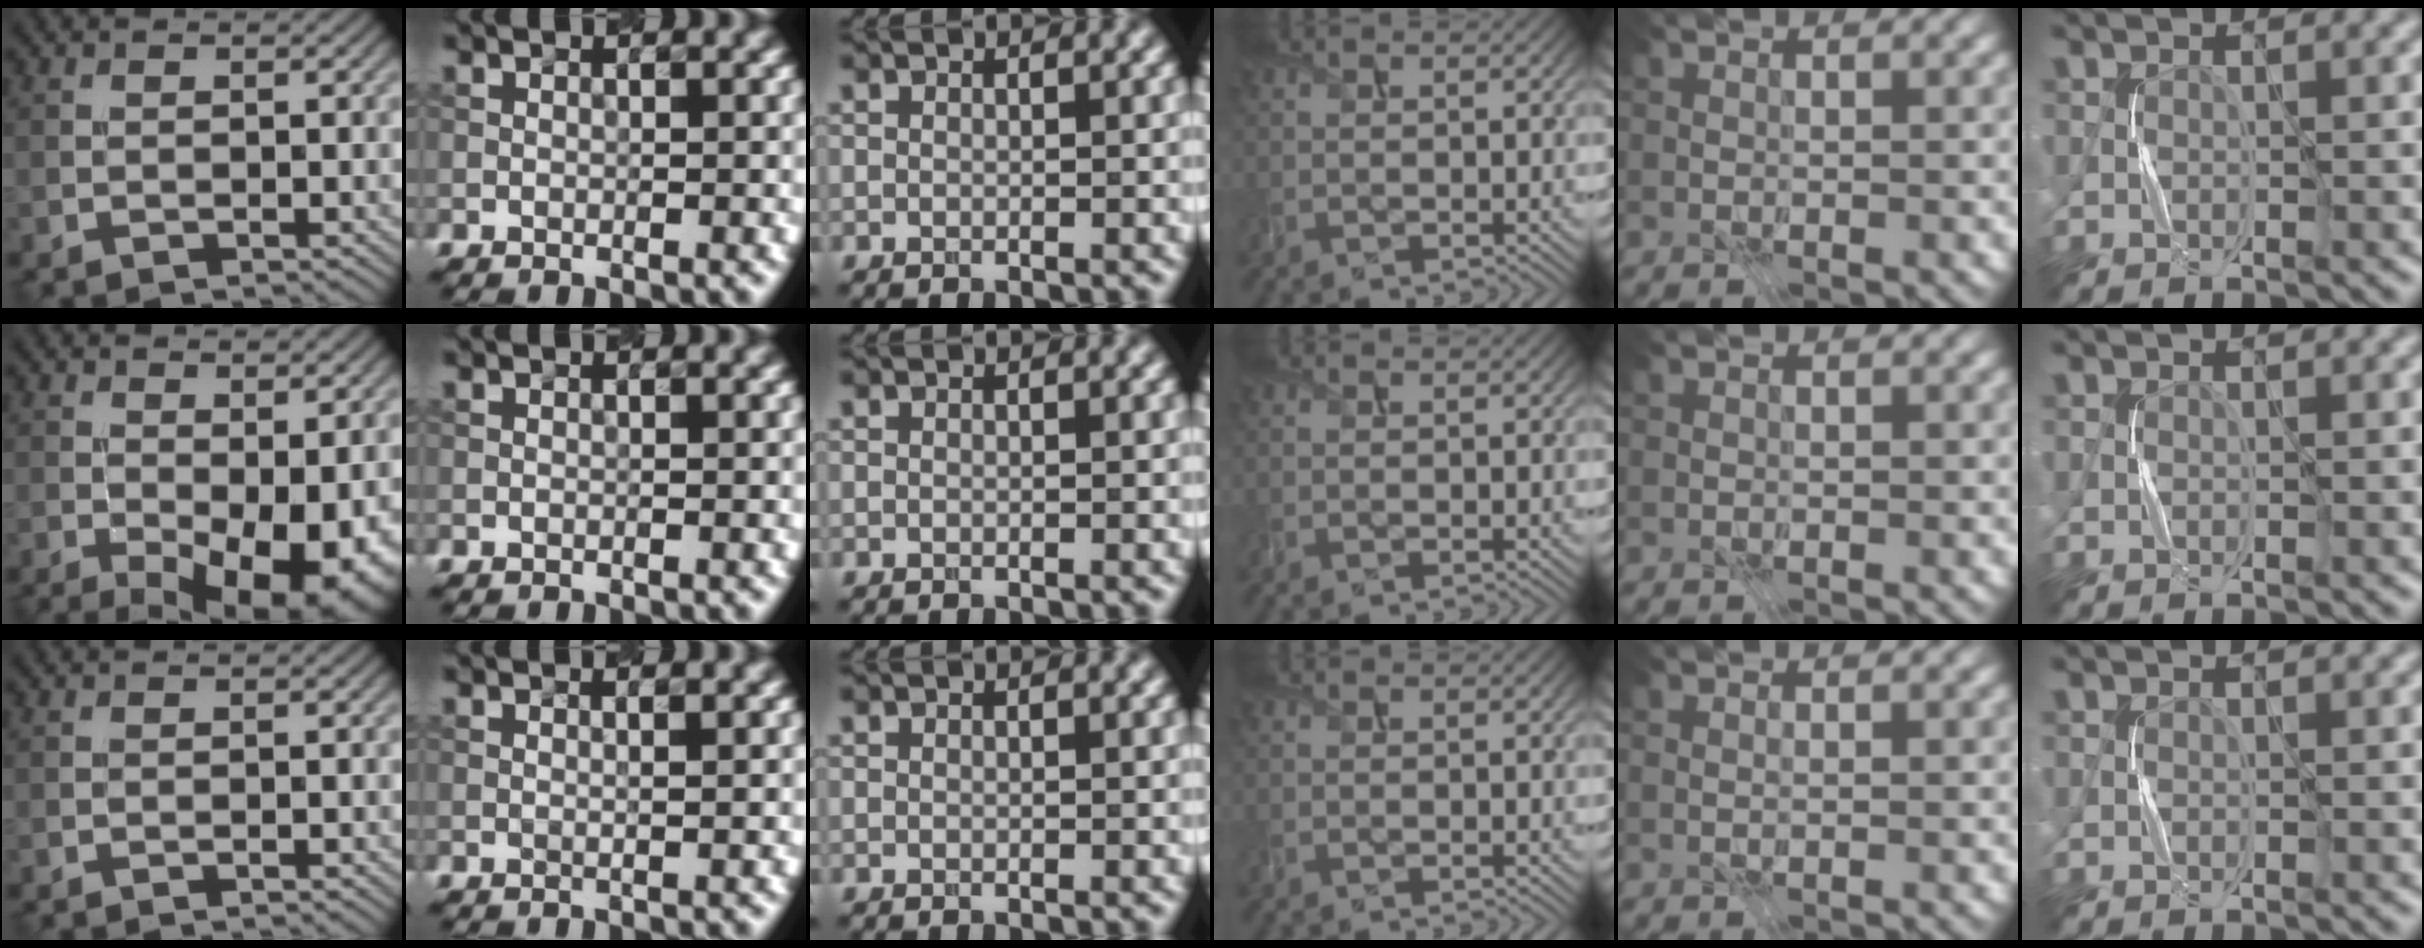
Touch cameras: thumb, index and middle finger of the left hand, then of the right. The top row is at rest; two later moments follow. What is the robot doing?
{"motion": "press", "object": "syringe"}